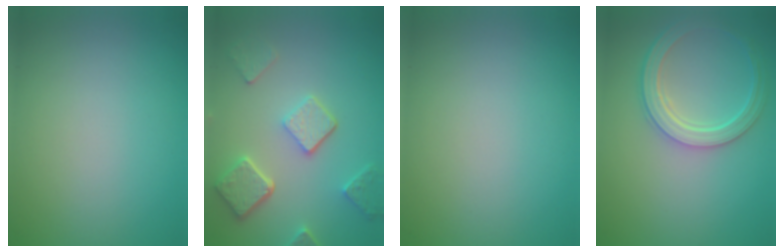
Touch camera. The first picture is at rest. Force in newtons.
{"total": 5.1, "press": 3.9, "slide": 3.3}
{"total": 0.0}
{"total": 4.5, "press": 4.0, "slide": 2.0}